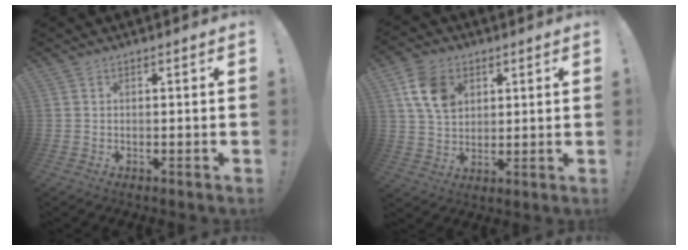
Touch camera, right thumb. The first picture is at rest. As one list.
[{"total": 11.7, "force": [4.7, 8.6, 6.5], "torque": [-0.105, -0.007, 0.091]}]